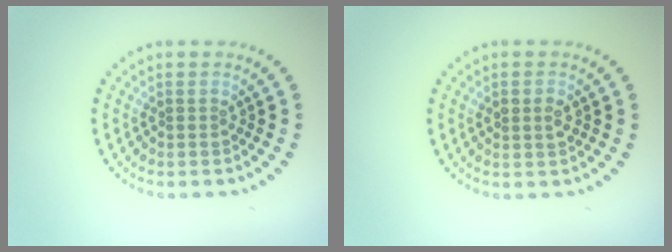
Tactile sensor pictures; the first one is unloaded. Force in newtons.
{"total": 1.5, "press": 1.5, "slide": 0.0}